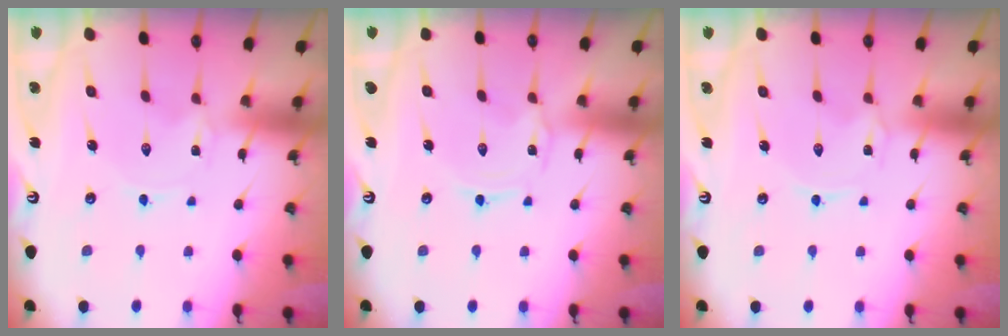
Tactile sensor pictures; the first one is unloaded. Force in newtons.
{"total": 0.0}
{"total": 0.0}